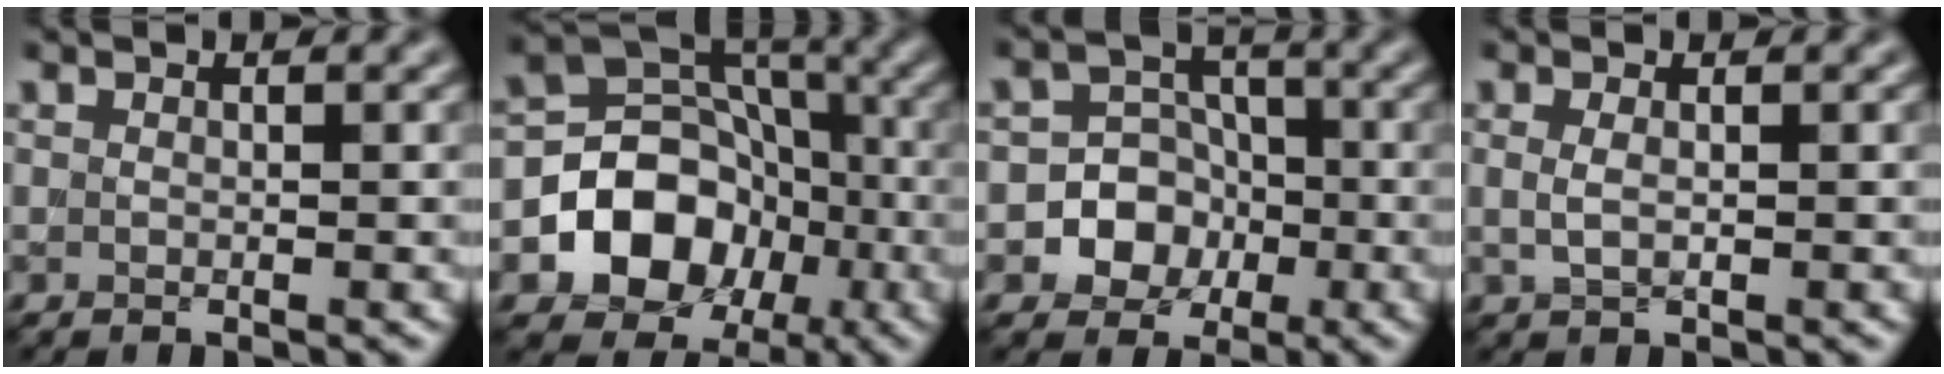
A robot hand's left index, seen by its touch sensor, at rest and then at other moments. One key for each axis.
{"total": 9.4, "fx": -2.7, "fy": 7.7, "fz": 4.7, "tx": -0.062, "ty": -0.002, "tz": -0.063}
{"total": 7.3, "fx": -2.3, "fy": 6.7, "fz": 1.5, "tx": -0.004, "ty": 0.013, "tz": -0.063}
{"total": 1.0, "fx": 0.2, "fy": 0.4, "fz": 0.9, "tx": -0.023, "ty": -0.002, "tz": 0.003}